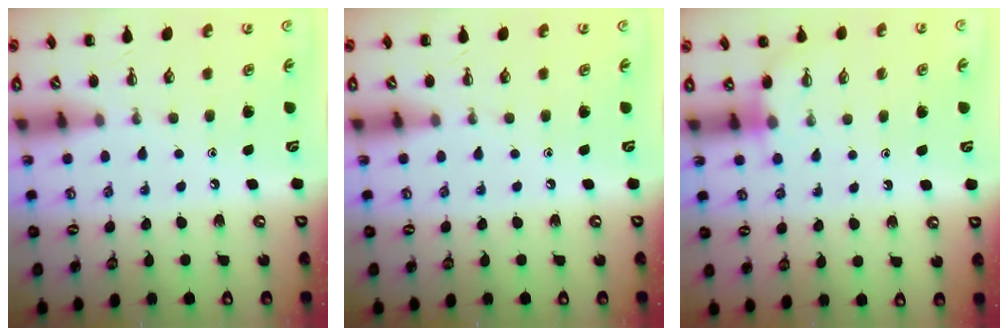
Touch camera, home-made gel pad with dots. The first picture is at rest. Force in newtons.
{"total": 0.0}
{"total": 2.6, "press": 2.5, "slide": 0.9}